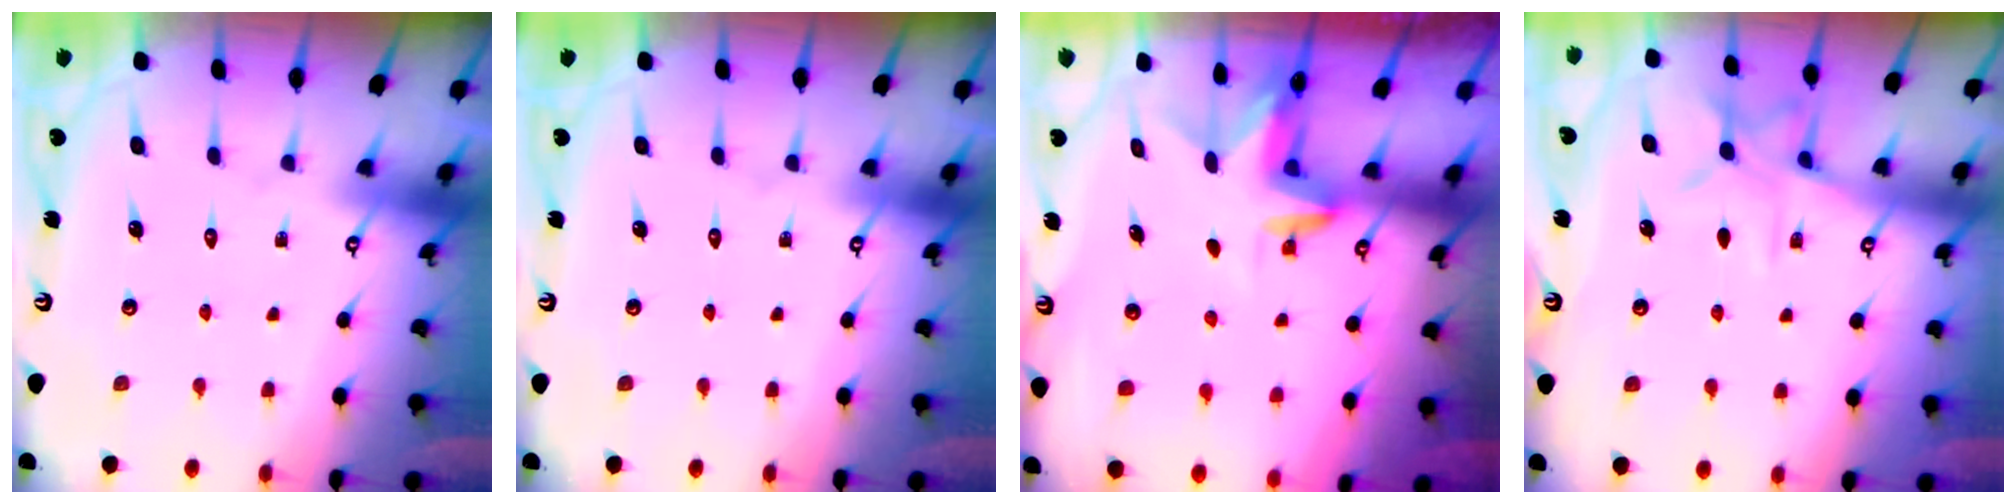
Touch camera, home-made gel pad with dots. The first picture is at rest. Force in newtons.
{"total": 0.0}
{"total": 3.0, "press": 3.0, "slide": 0.2}
{"total": 8.9, "press": 8.9, "slide": 0.5}